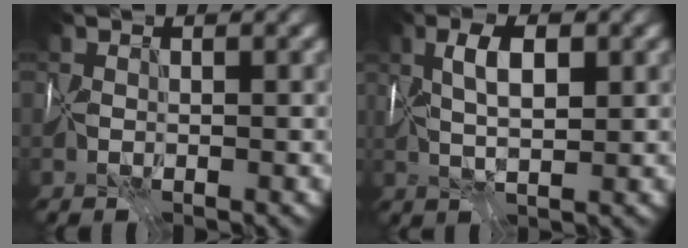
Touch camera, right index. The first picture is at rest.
{"total": 4.0, "force": [1.1, 1.4, 3.6], "torque": [-0.070, 0.006, 0.020]}